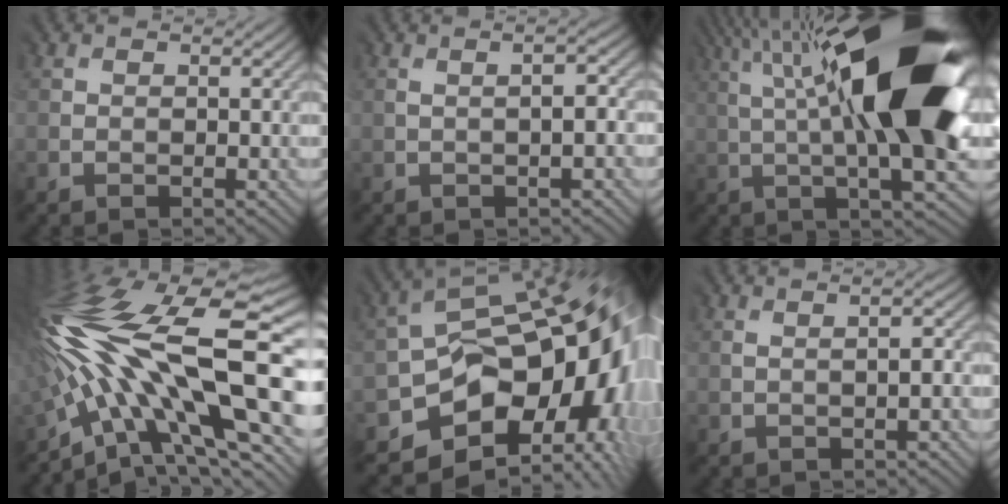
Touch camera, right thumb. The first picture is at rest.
{"total": 2.0, "force": [-0.2, 0.1, 1.9], "torque": [-0.028, 0.003, 0.002]}
{"total": 20.0, "force": [4.8, 4.8, 18.8], "torque": [-0.305, 0.046, 0.086]}
{"total": 20.1, "force": [-1.5, 7.6, 18.5], "torque": [-0.344, -0.001, -0.030]}
{"total": 16.3, "force": [-3.8, 11.1, 11.3], "torque": [-0.180, -0.032, -0.058]}
{"total": 1.6, "force": [-0.6, -0.1, 1.5], "torque": [-0.023, 0.002, -0.005]}